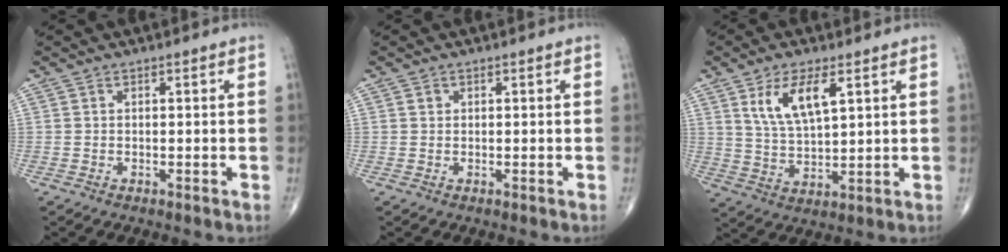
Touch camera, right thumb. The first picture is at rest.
{"total": 0.7, "force": [0.3, 0.6, 0.2], "torque": [0.000, 0.000, 0.005]}
{"total": 9.4, "force": [4.2, 3.7, 7.5], "torque": [-0.133, -0.020, 0.087]}